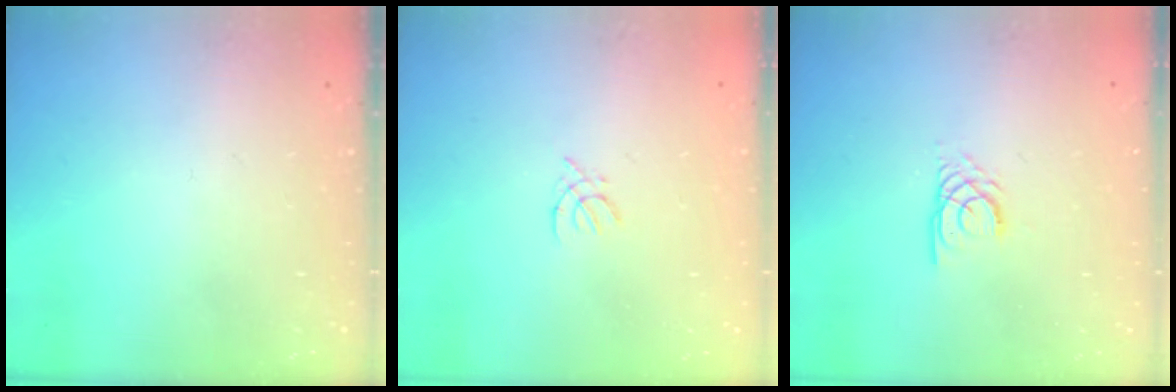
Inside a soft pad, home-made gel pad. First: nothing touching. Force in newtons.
{"total": 1.8, "press": 1.8, "slide": 0.4}
{"total": 2.3, "press": 2.3, "slide": 0.1}